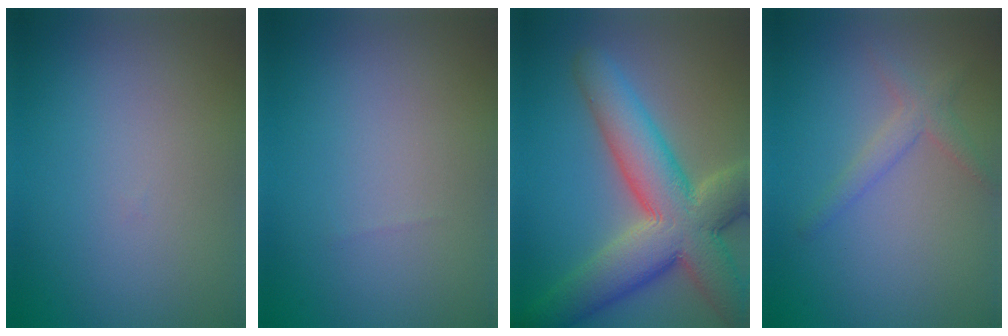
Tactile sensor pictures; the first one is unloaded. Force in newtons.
{"total": 0.0}
{"total": 11.1, "press": 11.0, "slide": 0.6}
{"total": 2.0, "press": 2.0, "slide": 0.2}